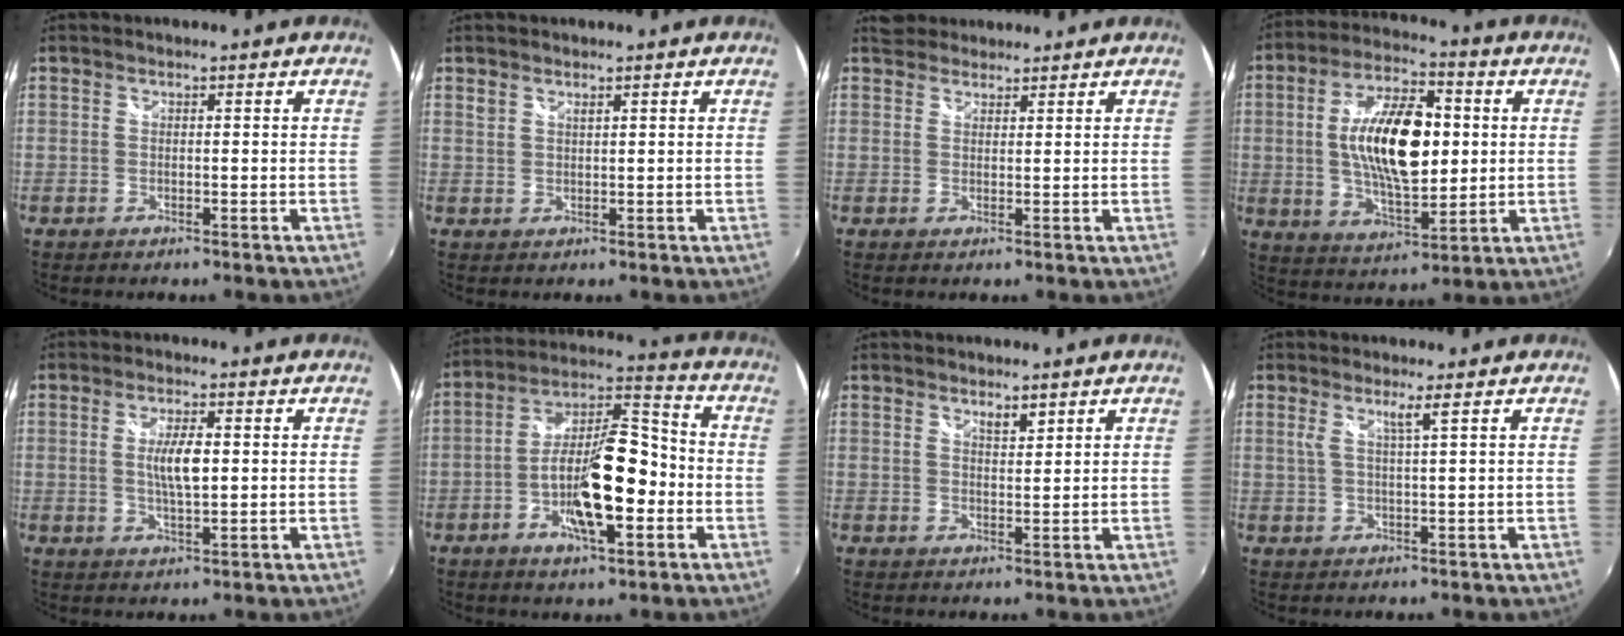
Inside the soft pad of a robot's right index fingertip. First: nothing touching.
{"total": 1.2, "force": [1.1, 0.4, 0.4], "torque": [-0.005, 0.000, 0.018]}
{"total": 3.6, "force": [3.1, 1.8, 0.4], "torque": [-0.004, 0.017, 0.052]}
{"total": 17.1, "force": [1.4, 7.6, 15.2], "torque": [-0.275, 0.009, 0.027]}
{"total": 5.4, "force": [0.5, 1.7, 5.1], "torque": [-0.090, -0.001, 0.009]}
{"total": 16.2, "force": [-4.5, 5.7, 14.5], "torque": [-0.261, 0.011, -0.080]}
{"total": 2.2, "force": [1.8, 0.7, 1.2], "torque": [-0.017, 0.001, 0.030]}
{"total": 2.3, "force": [1.2, -0.7, 1.7], "torque": [-0.032, -0.006, 0.021]}